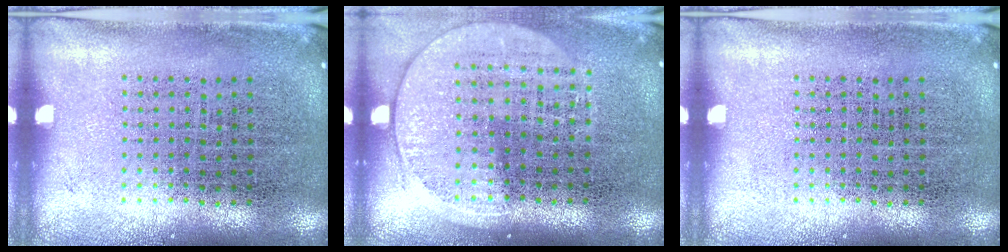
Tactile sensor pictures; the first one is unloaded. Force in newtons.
{"total": 1.5, "press": 1.4, "slide": 0.6}
{"total": 0.0}